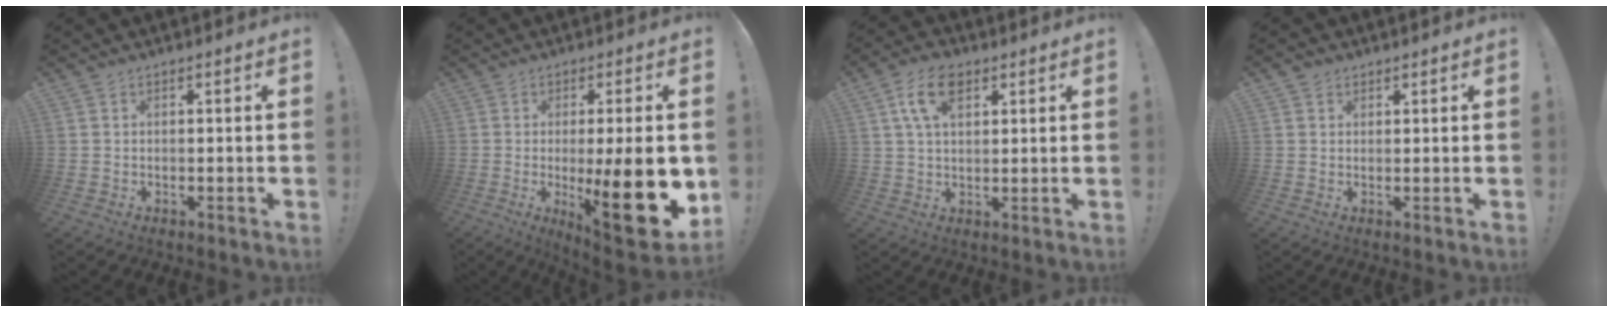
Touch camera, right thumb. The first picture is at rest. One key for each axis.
{"total": 19.9, "fx": -3.1, "fy": 4.1, "fz": 19.2, "tx": -0.272, "ty": -0.010, "tz": -0.037}
{"total": 9.6, "fx": 4.1, "fy": 5.3, "fz": 6.8, "tx": -0.117, "ty": 0.004, "tz": 0.077}
{"total": 1.6, "fx": 1.0, "fy": 1.2, "fz": 0.4, "tx": 0.000, "ty": -0.004, "tz": 0.016}